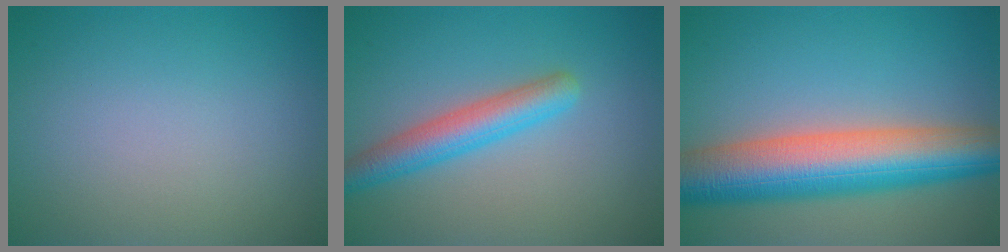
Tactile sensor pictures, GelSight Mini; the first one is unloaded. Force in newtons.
{"total": 3.9, "press": 3.9, "slide": 0.2}
{"total": 10.8, "press": 10.8, "slide": 0.4}